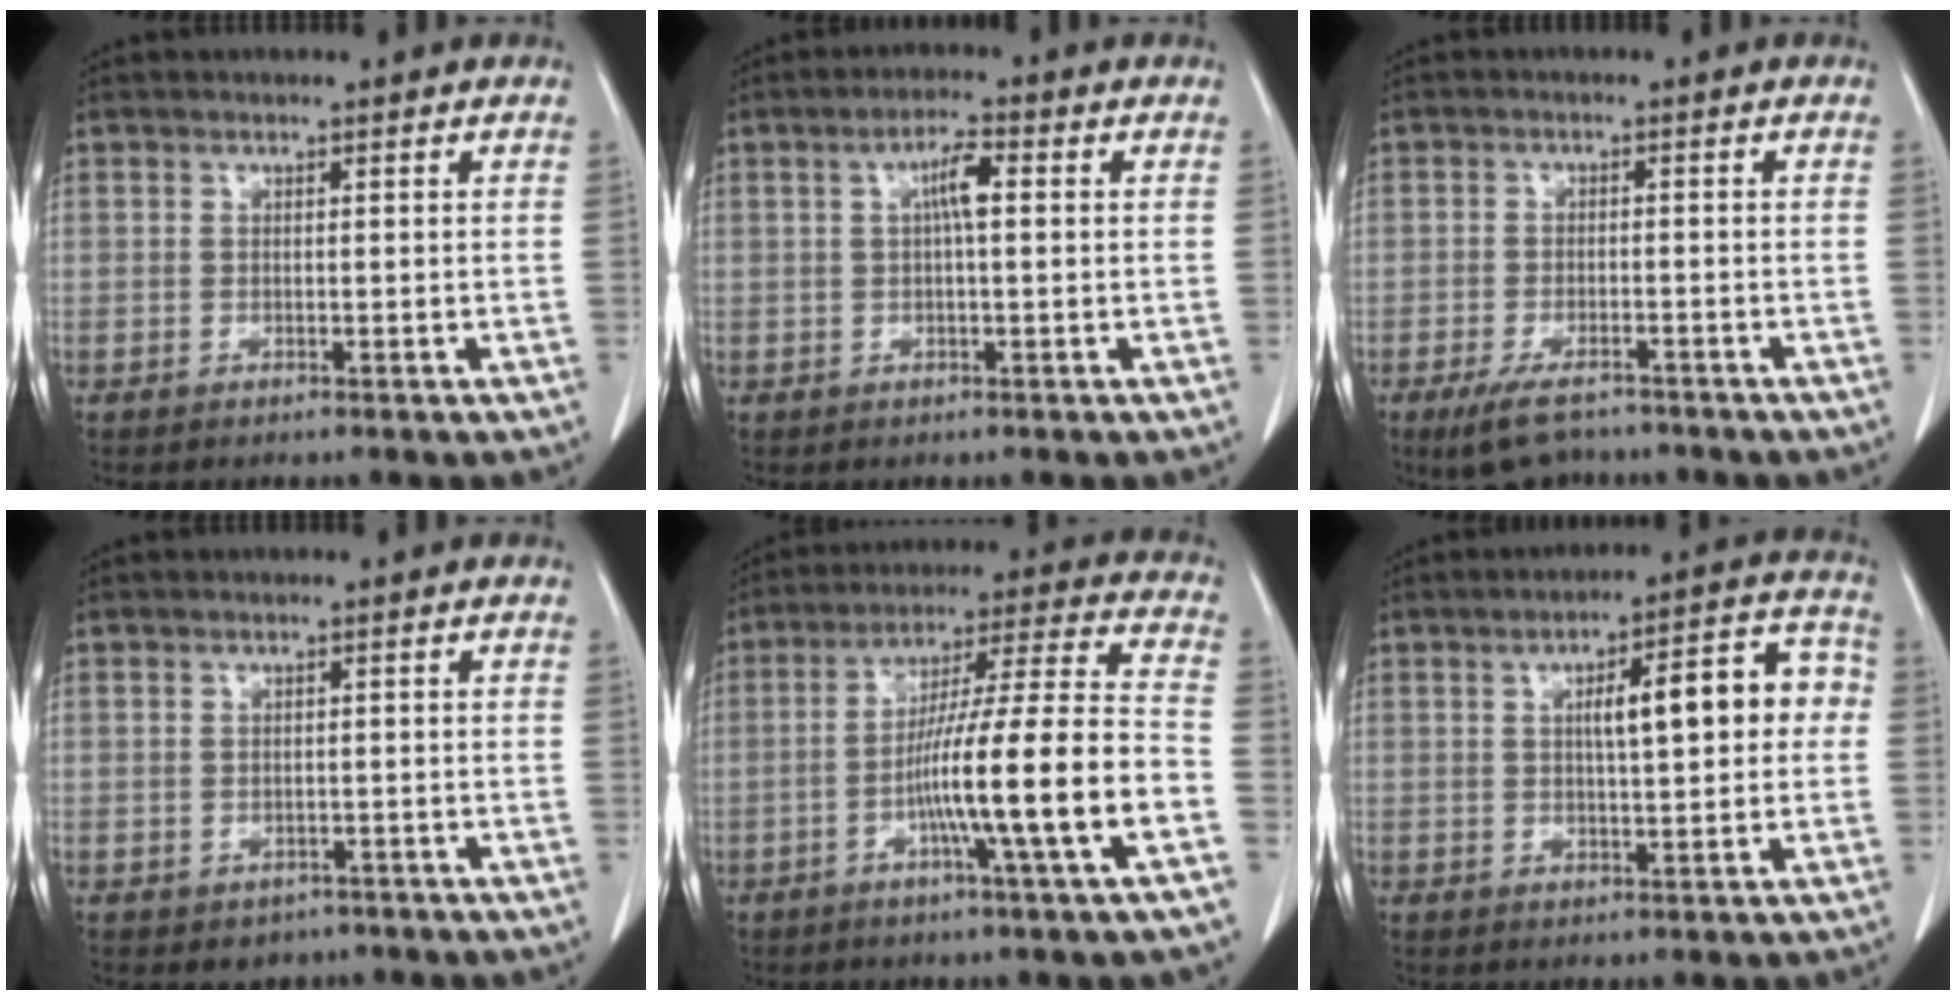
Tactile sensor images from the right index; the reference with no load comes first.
{"total": 3.9, "force": [0.6, 0.6, 3.8], "torque": [-0.070, 0.009, 0.008]}
{"total": 6.7, "force": [-5.1, 2.5, 3.5], "torque": [-0.062, -0.007, -0.078]}
{"total": 2.5, "force": [-1.4, 2.0, 0.6], "torque": [-0.006, 0.005, -0.012]}
{"total": 16.7, "force": [-5.3, -0.9, 15.8], "torque": [-0.264, 0.004, -0.090]}
{"total": 10.6, "force": [1.4, 2.7, 10.1], "torque": [-0.140, 0.035, 0.020]}